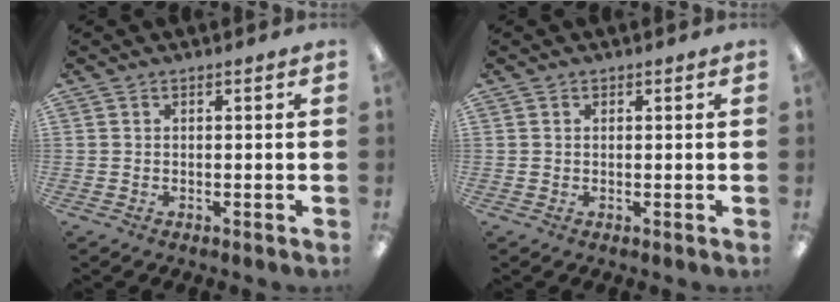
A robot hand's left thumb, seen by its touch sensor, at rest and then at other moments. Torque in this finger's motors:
{"motor_torque": [0.25, 0.25, 0.31, -0.25, 0.00]}